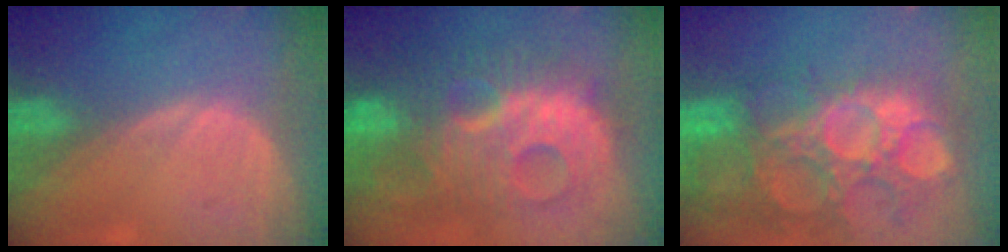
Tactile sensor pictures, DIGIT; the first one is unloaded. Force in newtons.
{"total": 12.5, "press": 12.5, "slide": 1.0}
{"total": 15.2, "press": 12.6, "slide": 8.5}